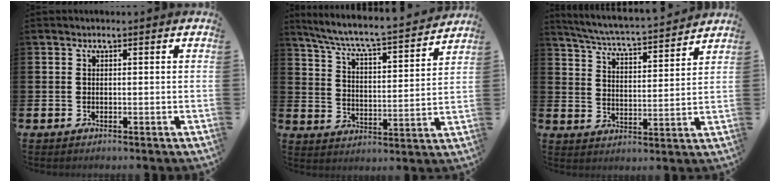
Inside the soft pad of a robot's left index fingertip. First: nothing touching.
{"total": 6.7, "force": [6.3, 0.2, 2.3], "torque": [-0.077, -0.052, 0.102]}
{"total": 5.4, "force": [5.2, 0.0, 1.3], "torque": [-0.046, -0.045, 0.086]}